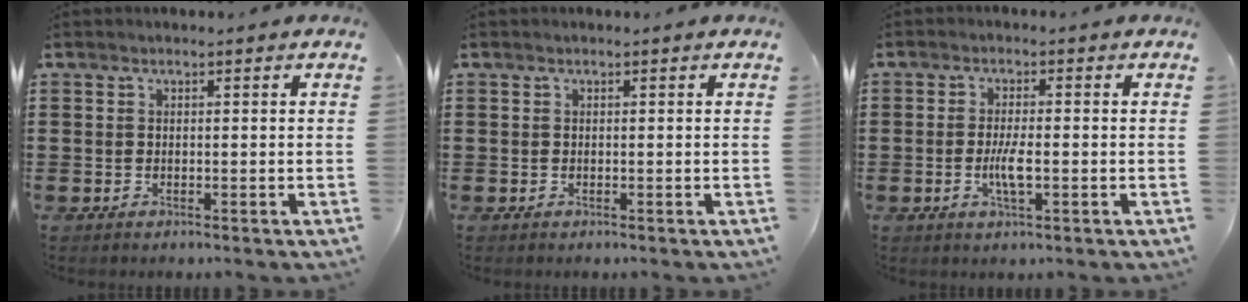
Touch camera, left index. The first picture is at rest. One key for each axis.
{"total": 0.0}
{"total": 3.9, "fx": -0.8, "fy": 0.8, "fz": 3.8, "tx": -0.071, "ty": -0.004, "tz": -0.016}